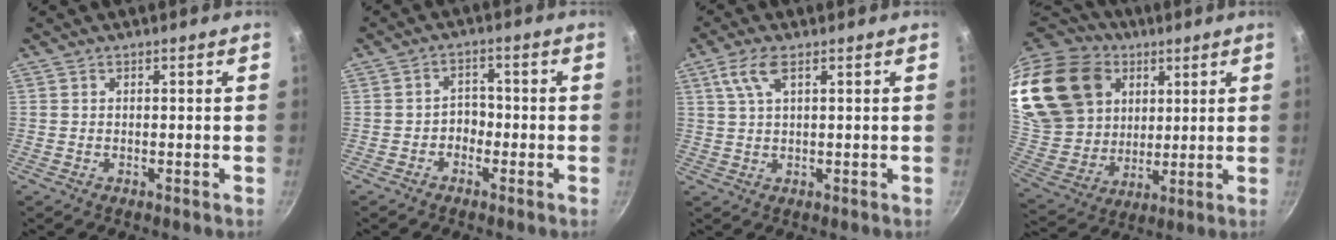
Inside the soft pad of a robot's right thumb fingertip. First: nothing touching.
{"total": 2.9, "force": [-1.2, 2.2, 1.5], "torque": [0.001, 0.017, -0.023]}
{"total": 4.9, "force": [2.2, 1.3, 4.1], "torque": [-0.091, 0.001, 0.047]}
{"total": 27.9, "force": [12.6, 21.1, 13.3], "torque": [-0.277, -0.015, 0.252]}